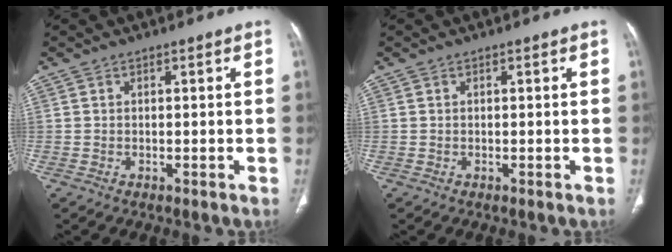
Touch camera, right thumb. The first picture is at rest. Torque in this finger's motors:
{"motor_torque": [0.02, 0.01, -0.12, 0.11, 0.10]}